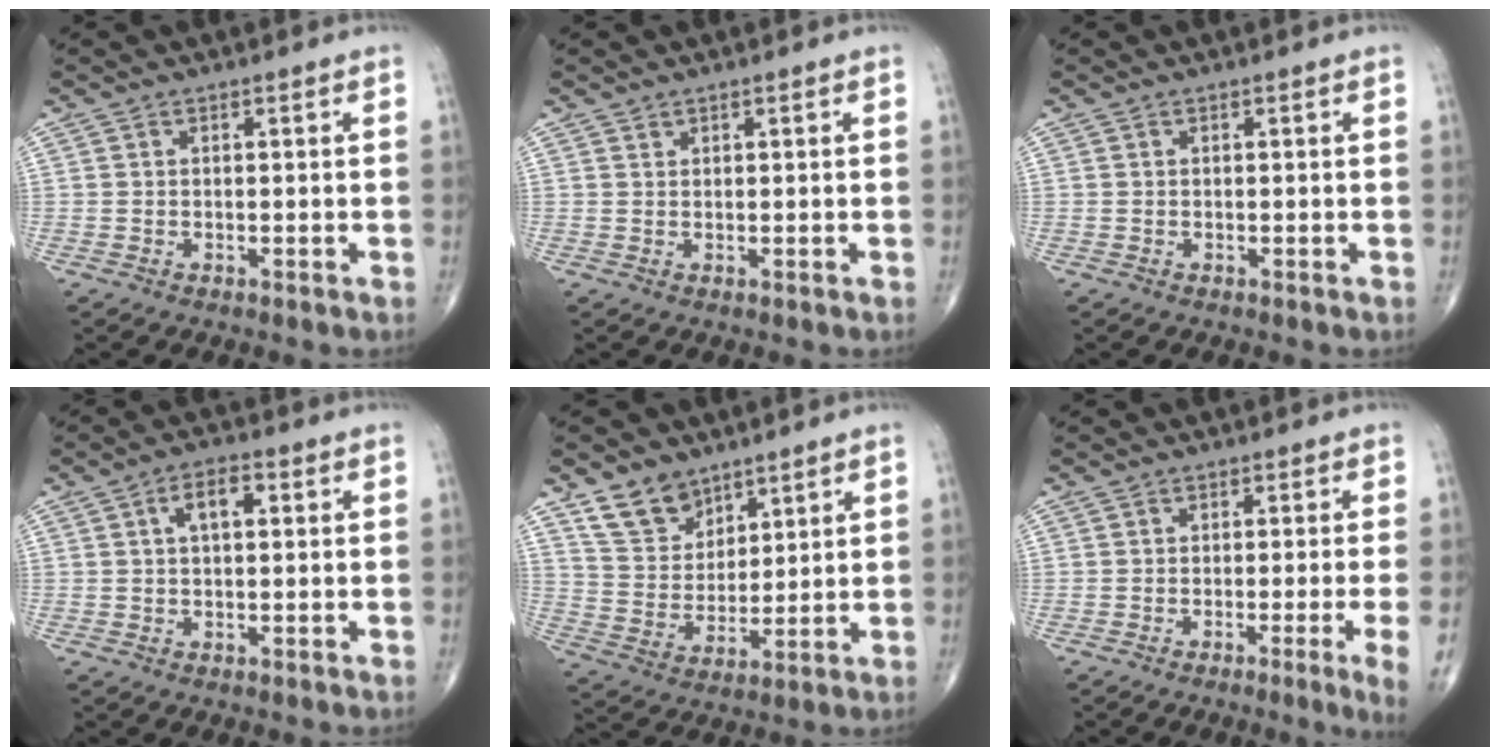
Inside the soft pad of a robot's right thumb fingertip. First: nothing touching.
{"total": 0.6, "force": [0.5, 0.2, 0.0], "torque": [0.002, -0.004, 0.007]}
{"total": 0.0}
{"total": 4.8, "force": [1.2, 2.4, 4.0], "torque": [-0.061, 0.007, 0.015]}
{"total": 9.3, "force": [6.6, 5.8, 3.0], "torque": [-0.030, -0.040, 0.132]}
{"total": 5.0, "force": [-1.8, -0.9, 4.5], "torque": [-0.074, -0.011, -0.030]}